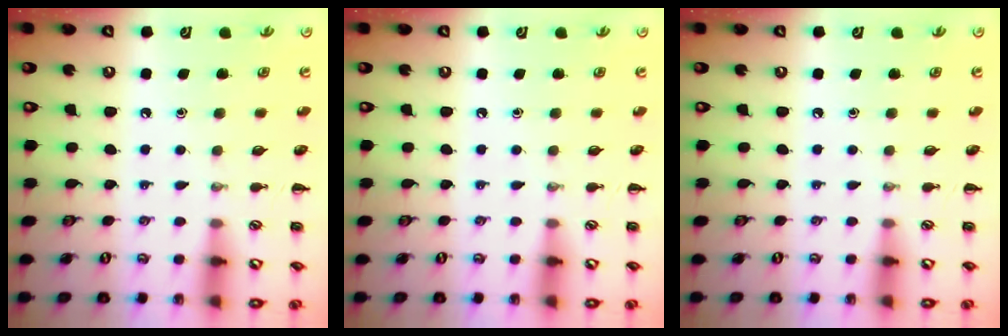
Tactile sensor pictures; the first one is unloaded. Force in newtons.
{"total": 0.0}
{"total": 0.0}